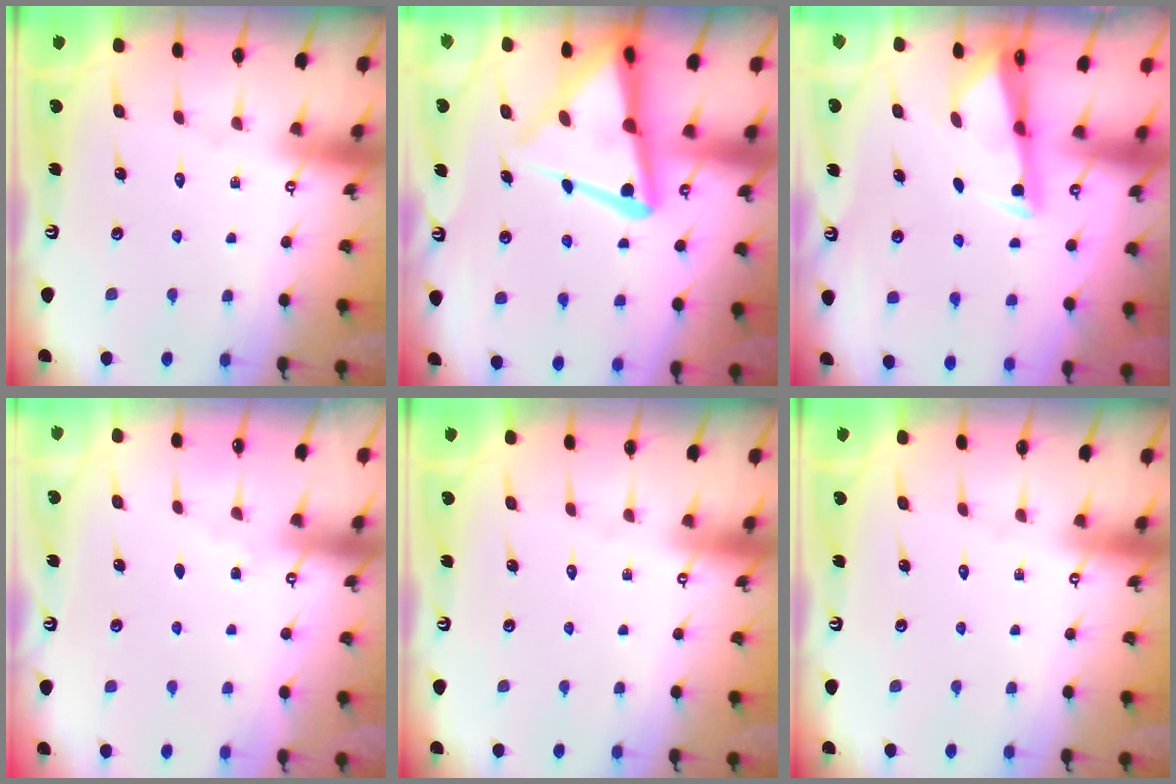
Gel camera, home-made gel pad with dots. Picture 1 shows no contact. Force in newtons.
{"total": 14.1, "press": 14.1, "slide": 1.3}
{"total": 2.7, "press": 2.7, "slide": 0.4}
{"total": 3.3, "press": 3.3, "slide": 0.4}
{"total": 0.0}
{"total": 0.0}